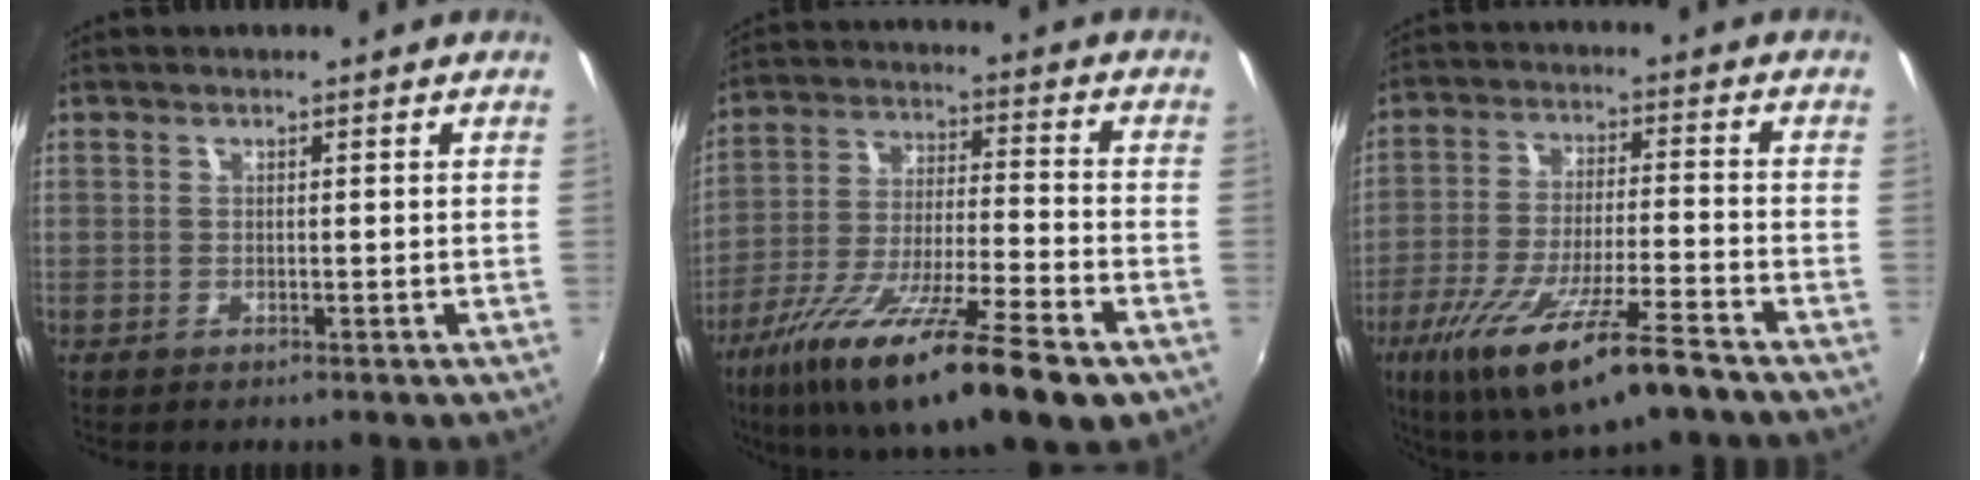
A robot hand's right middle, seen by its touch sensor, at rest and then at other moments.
{"total": 21.7, "force": [-13.6, 3.6, 16.6], "torque": [-0.301, -0.057, -0.234]}
{"total": 17.5, "force": [-11.2, 2.7, 13.2], "torque": [-0.254, -0.051, -0.194]}